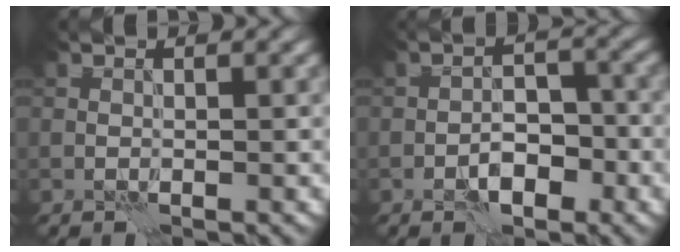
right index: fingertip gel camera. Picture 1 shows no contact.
{"total": 3.4, "force": [-1.9, 1.6, 2.3], "torque": [-0.030, 0.008, -0.033]}